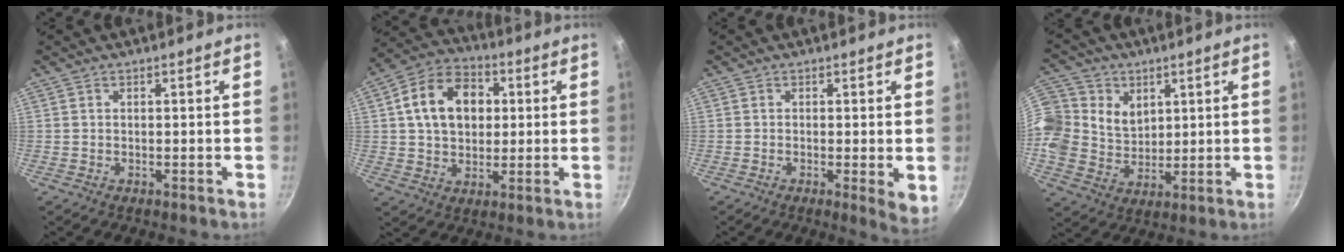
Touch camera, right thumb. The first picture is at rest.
{"total": 14.3, "force": [2.8, 10.6, 9.2], "torque": [-0.128, 0.019, 0.036]}
{"total": 4.4, "force": [-0.3, 1.0, 4.3], "torque": [-0.054, -0.016, -0.006]}
{"total": 16.1, "force": [2.3, 14.5, 6.6], "torque": [-0.104, 0.002, 0.040]}